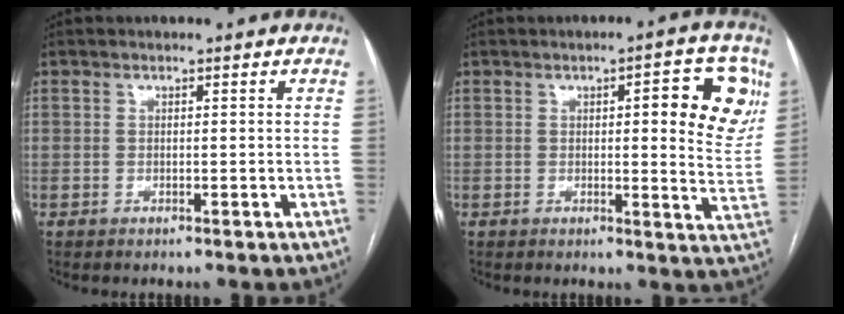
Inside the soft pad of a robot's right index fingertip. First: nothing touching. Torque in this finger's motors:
{"motor_torque": [0.25, 0.03, 0.47, 0.07]}